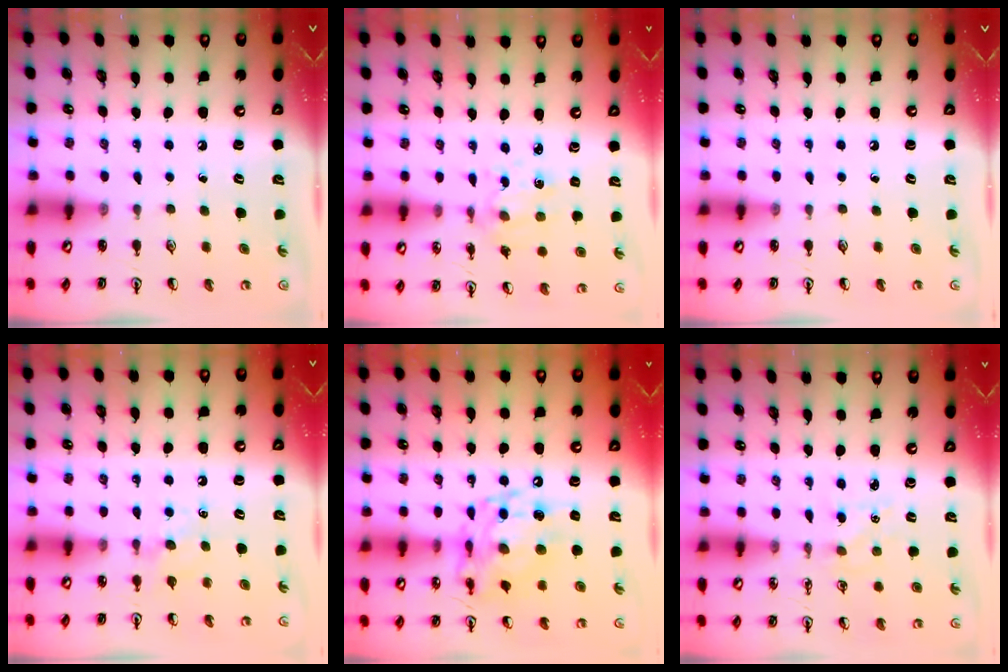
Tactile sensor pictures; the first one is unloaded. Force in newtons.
{"total": 2.0, "press": 2.0, "slide": 0.5}
{"total": 0.0}
{"total": 4.4, "press": 4.4, "slide": 0.6}
{"total": 12.5, "press": 12.4, "slide": 1.1}
{"total": 2.8, "press": 2.8, "slide": 0.3}